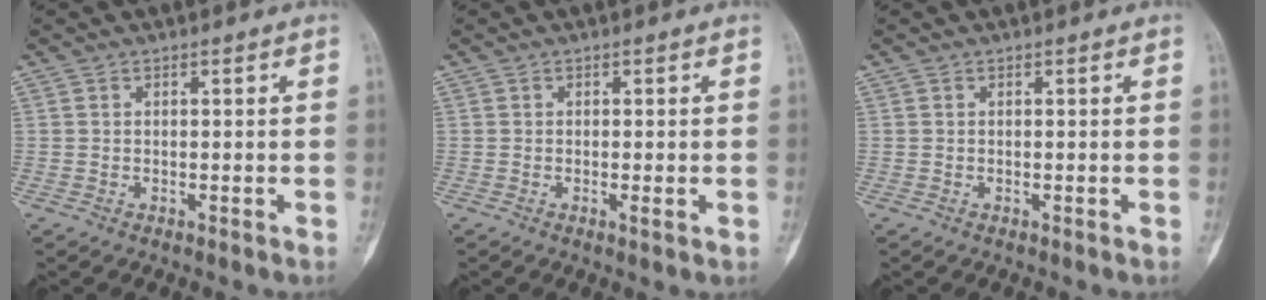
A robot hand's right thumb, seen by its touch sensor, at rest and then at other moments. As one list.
[{"total": 1.2, "force": [-0.3, 0.2, 1.1], "torque": [-0.016, -0.003, -0.005]}, {"total": 0.0}]